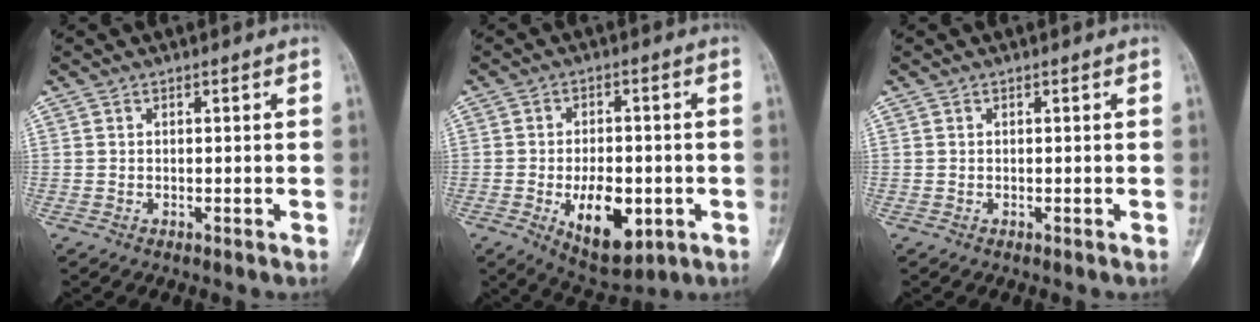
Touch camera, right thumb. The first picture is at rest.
{"total": 11.8, "force": [-3.3, 6.2, 9.5], "torque": [-0.124, 0.003, -0.036]}
{"total": 0.0}